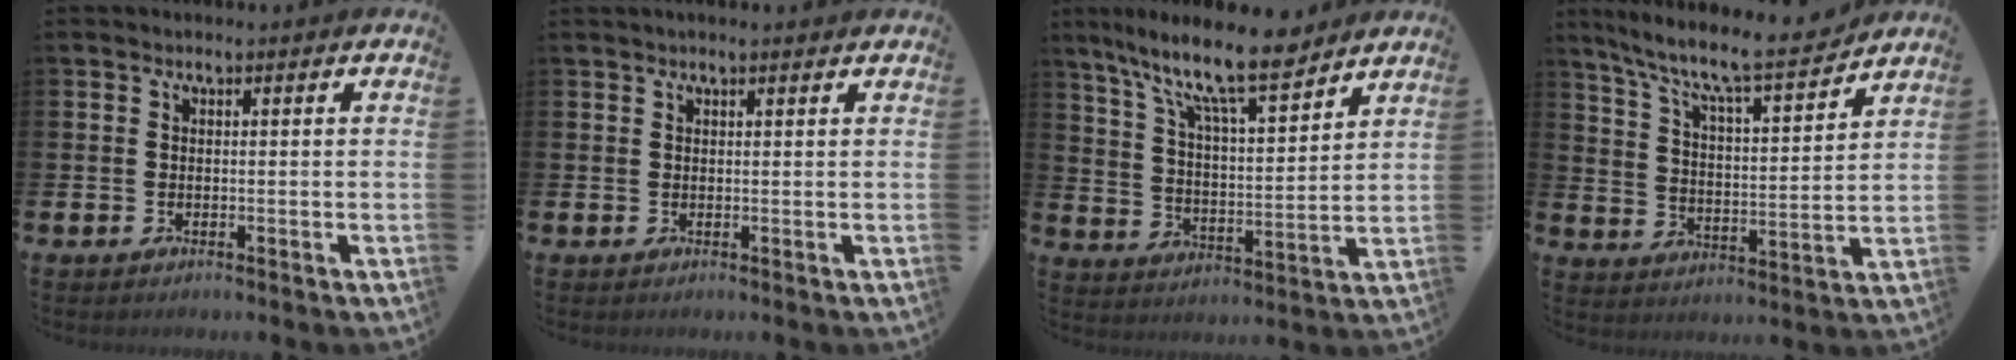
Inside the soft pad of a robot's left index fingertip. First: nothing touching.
{"total": 1.0, "force": [0.9, 0.0, 0.5], "torque": [0.003, -0.003, 0.013]}
{"total": 11.6, "force": [9.6, 2.4, 6.1], "torque": [-0.130, -0.054, 0.163]}
{"total": 8.7, "force": [7.9, 1.0, 3.5], "torque": [-0.096, -0.060, 0.130]}